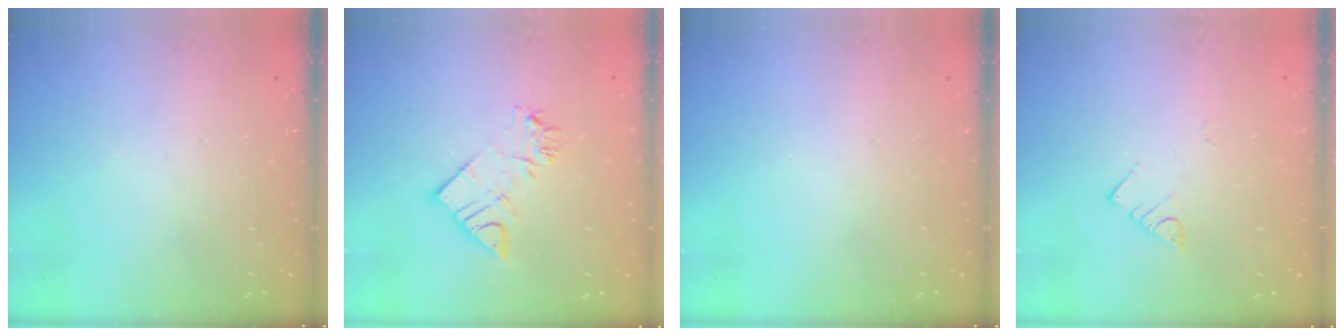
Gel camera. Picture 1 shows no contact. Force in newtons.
{"total": 10.5, "press": 10.5, "slide": 1.0}
{"total": 0.0}
{"total": 3.0, "press": 3.0, "slide": 0.2}